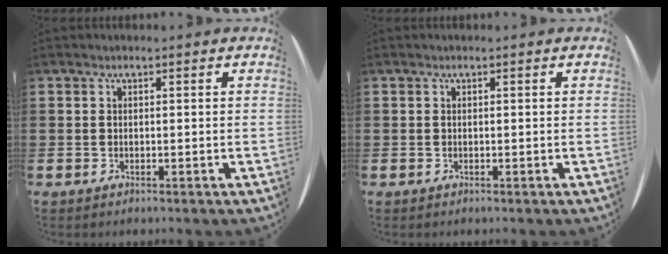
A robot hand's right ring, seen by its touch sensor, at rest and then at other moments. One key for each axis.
{"total": 0.0}